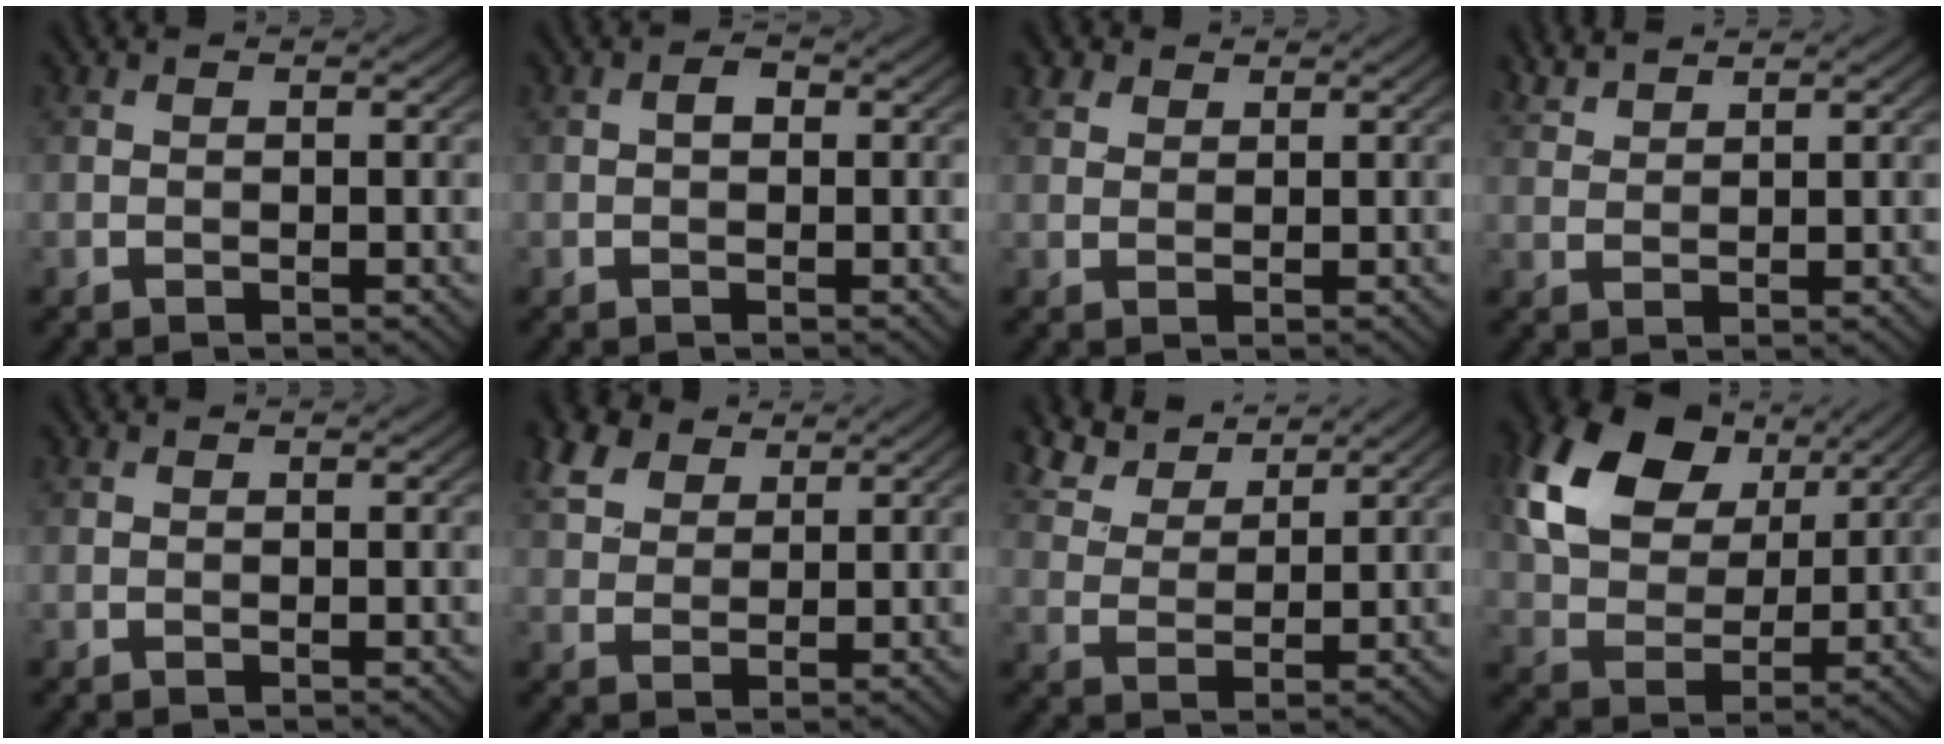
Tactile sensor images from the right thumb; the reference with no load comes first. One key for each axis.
{"total": 1.3, "fx": 0.1, "fy": 0.9, "fz": 0.9, "tx": -0.014, "ty": 0.002, "tz": -0.003}
{"total": 2.0, "fx": 1.4, "fy": 1.4, "fz": 0.6, "tx": -0.016, "ty": 0.006, "tz": 0.029}
{"total": 2.7, "fx": 2.5, "fy": 0.5, "fz": 0.9, "tx": -0.025, "ty": 0.005, "tz": 0.056}
{"total": 0.0}
{"total": 5.6, "fx": 3.5, "fy": 3.4, "fz": 2.7, "tx": -0.074, "ty": 0.012, "tz": 0.073}
{"total": 5.6, "fx": 4.6, "fy": 2.1, "fz": 2.4, "tx": -0.066, "ty": 0.009, "tz": 0.096}
{"total": 15.8, "fx": 7.3, "fy": 10.5, "fz": 9.3, "tx": -0.227, "ty": 0.032, "tz": 0.133}